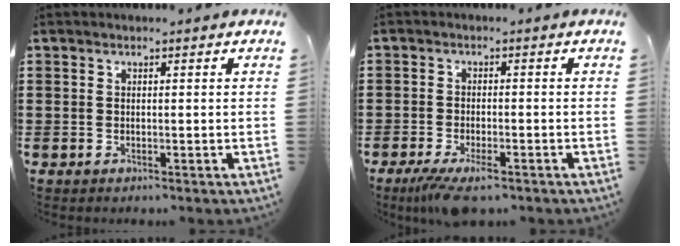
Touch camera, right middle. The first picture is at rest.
{"total": 4.2, "force": [-3.1, 1.0, 2.7], "torque": [-0.064, -0.007, -0.061]}